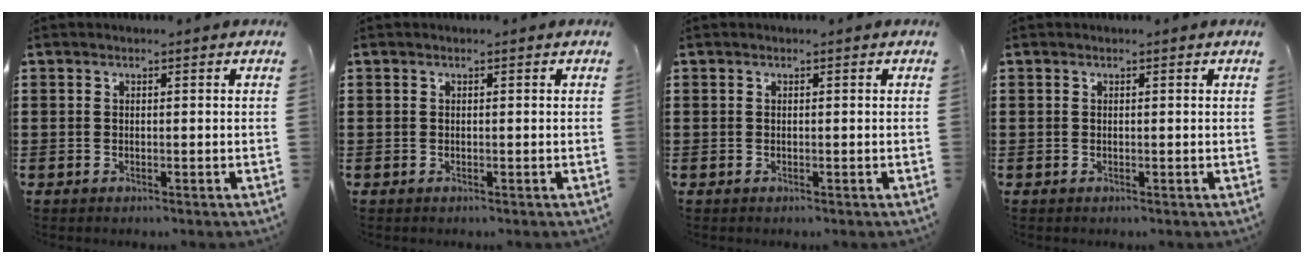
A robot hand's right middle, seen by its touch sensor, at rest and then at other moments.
{"total": 0.0}
{"total": 0.0}
{"total": 0.0}